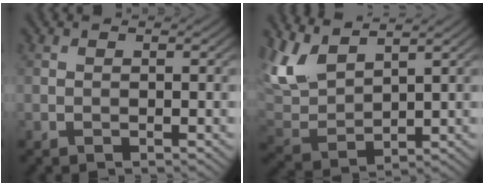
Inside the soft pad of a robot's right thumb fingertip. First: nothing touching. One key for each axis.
{"total": 7.7, "fx": 5.1, "fy": 3.1, "fz": 4.8, "tx": -0.132, "ty": 0.009, "tz": 0.108}